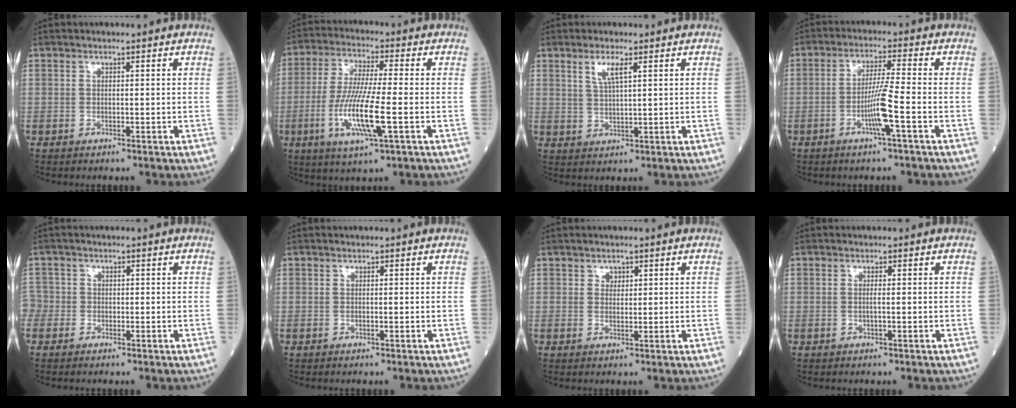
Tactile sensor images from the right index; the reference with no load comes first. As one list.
[{"total": 11.4, "force": [-3.1, 0.5, 10.9], "torque": [-0.223, -0.017, -0.062]}, {"total": 3.5, "force": [1.8, 0.4, 3.0], "torque": [-0.064, 0.000, 0.037]}, {"total": 6.0, "force": [-2.2, -1.1, 5.5], "torque": [-0.109, -0.003, -0.043]}, {"total": 2.7, "force": [-1.1, 2.4, 0.4], "torque": [-0.006, 0.009, -0.027]}, {"total": 0.0}, {"total": 1.3, "force": [0.7, 0.9, 0.4], "torque": [-0.001, -0.003, 0.009]}, {"total": 0.7, "force": [-0.1, -0.2, 0.6], "torque": [-0.012, 0.000, -0.003]}]